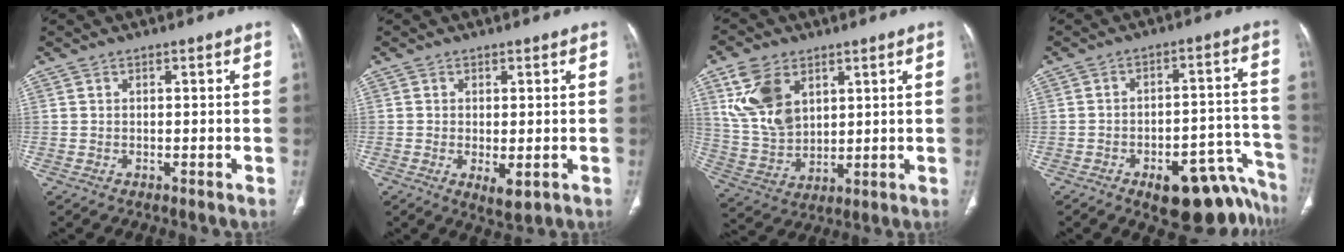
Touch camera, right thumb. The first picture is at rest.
{"total": 3.8, "force": [-0.9, 1.5, 3.3], "torque": [-0.057, -0.012, -0.009]}
{"total": 12.7, "force": [5.3, 8.3, 8.0], "torque": [-0.140, -0.018, 0.120]}
{"total": 16.3, "force": [-11.2, 7.2, 9.5], "torque": [-0.039, 0.102, -0.143]}